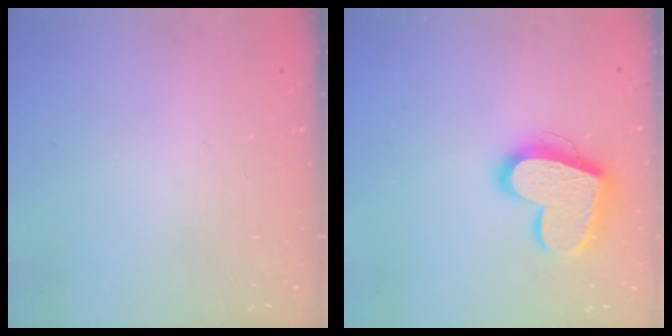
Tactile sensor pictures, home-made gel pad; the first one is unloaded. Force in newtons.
{"total": 19.3, "press": 19.2, "slide": 1.5}